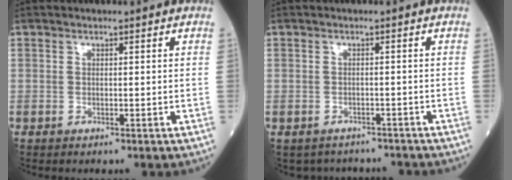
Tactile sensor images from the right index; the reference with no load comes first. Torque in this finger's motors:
{"motor_torque": [-0.54, 0.17, -0.79, -0.21]}